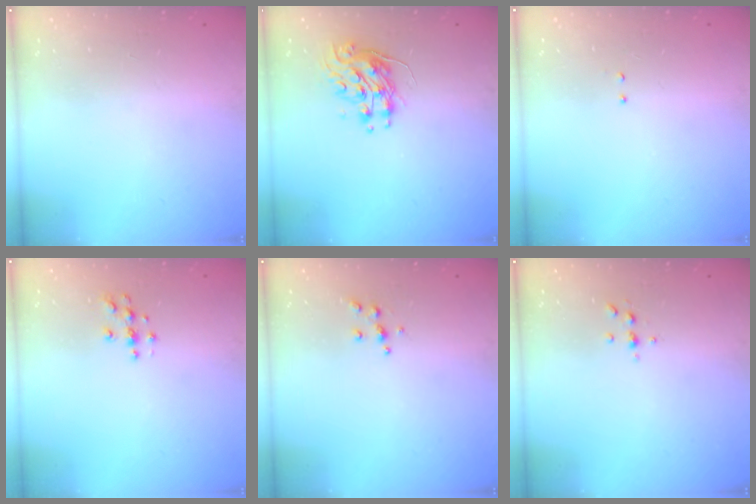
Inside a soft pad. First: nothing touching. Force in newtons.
{"total": 8.8, "press": 8.8, "slide": 0.3}
{"total": 2.1, "press": 2.0, "slide": 0.6}
{"total": 3.8, "press": 3.8, "slide": 0.4}
{"total": 5.3, "press": 5.2, "slide": 0.5}
{"total": 4.2, "press": 4.1, "slide": 0.5}